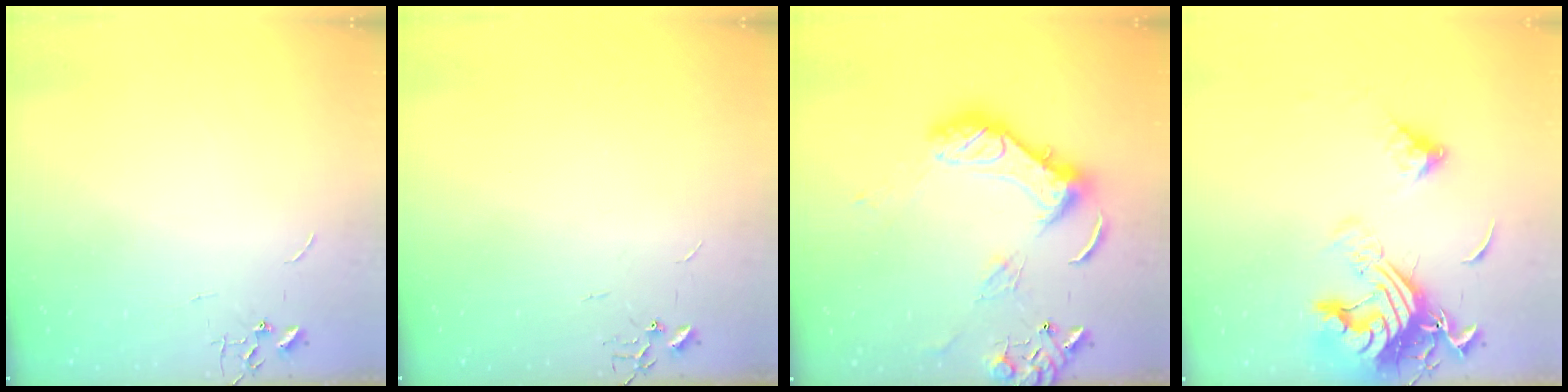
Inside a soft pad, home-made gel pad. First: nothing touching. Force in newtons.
{"total": 0.0}
{"total": 15.2, "press": 15.1, "slide": 2.4}
{"total": 17.6, "press": 17.5, "slide": 2.0}